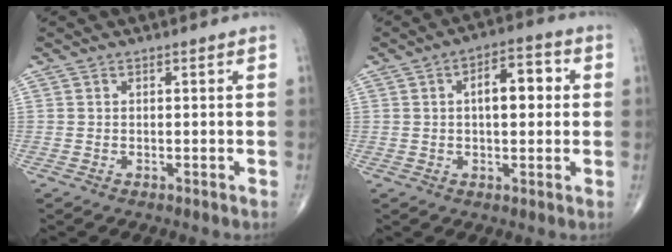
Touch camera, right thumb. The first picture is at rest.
{"total": 8.3, "force": [1.3, 4.1, 7.2], "torque": [-0.091, 0.017, 0.012]}